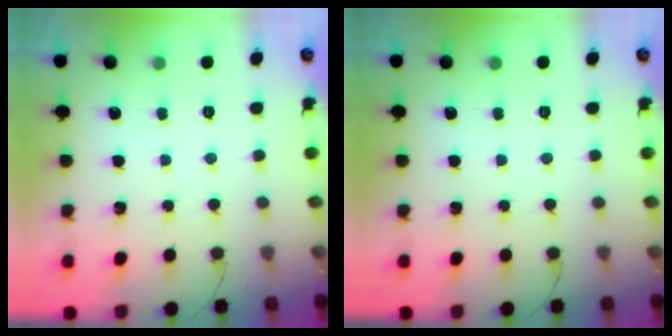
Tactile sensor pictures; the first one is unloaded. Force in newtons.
{"total": 0.0}